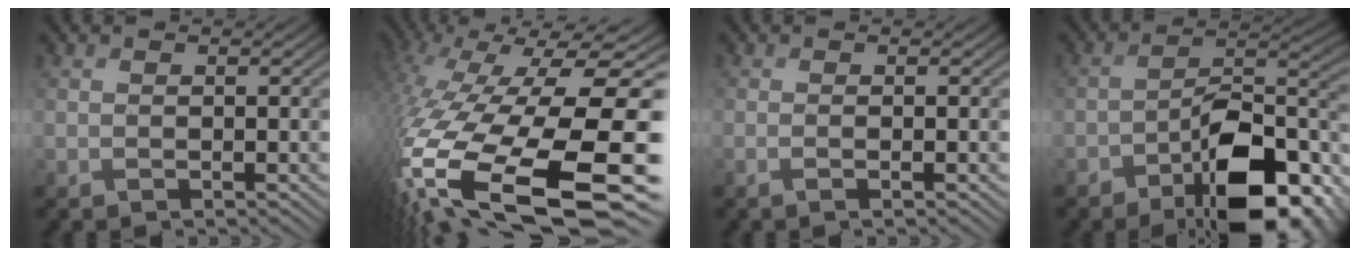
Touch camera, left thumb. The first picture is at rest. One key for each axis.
{"total": 18.6, "fx": -7.3, "fy": 8.7, "fz": 14.7, "tx": -0.323, "ty": -0.056, "tz": -0.085}
{"total": 1.0, "fx": -0.3, "fy": -0.4, "fz": 0.9, "tx": -0.022, "ty": 0.002, "tz": -0.006}
{"total": 14.0, "fx": -7.8, "fy": 6.2, "fz": 9.8, "tx": -0.154, "ty": -0.012, "tz": -0.131}